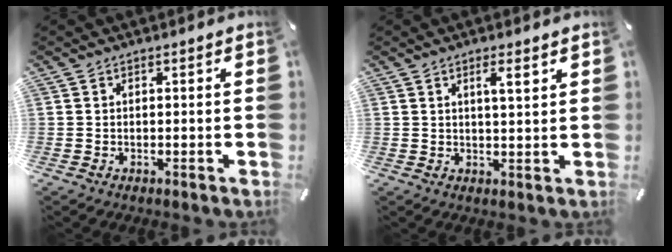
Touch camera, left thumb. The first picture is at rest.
{"total": 4.2, "force": [1.8, 0.6, 3.7], "torque": [-0.061, -0.005, 0.025]}